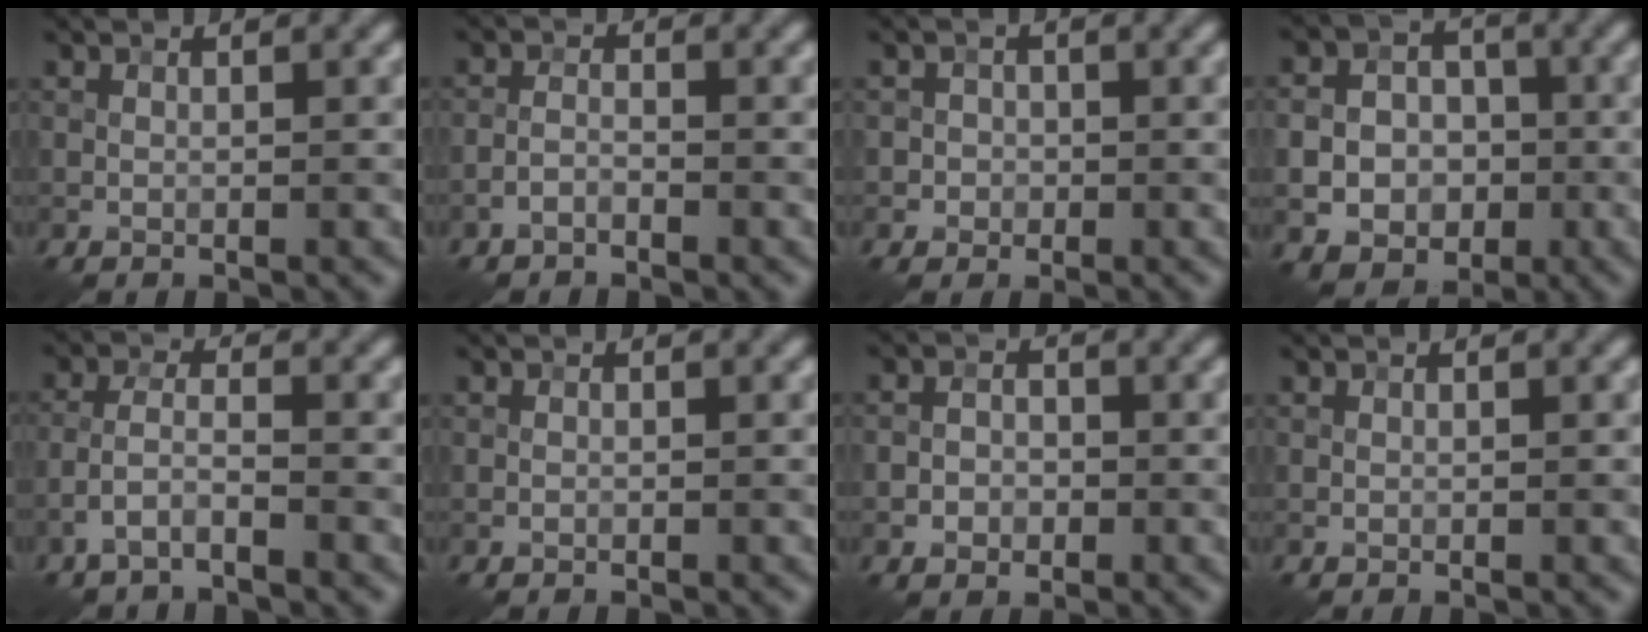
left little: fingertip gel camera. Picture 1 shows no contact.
{"total": 1.5, "force": [-1.2, 0.7, 0.6], "torque": [-0.010, 0.007, -0.027]}
{"total": 1.6, "force": [-0.3, 1.6, 0.2], "torque": [0.013, 0.000, -0.009]}
{"total": 7.8, "force": [-2.1, 6.8, 3.3], "torque": [-0.047, -0.005, -0.055]}
{"total": 2.8, "force": [-2.0, 0.7, 1.8], "torque": [-0.042, 0.010, -0.050]}
{"total": 0.0}
{"total": 2.2, "force": [-0.8, 1.7, 1.1], "torque": [-0.011, 0.000, -0.020]}
{"total": 0.0}